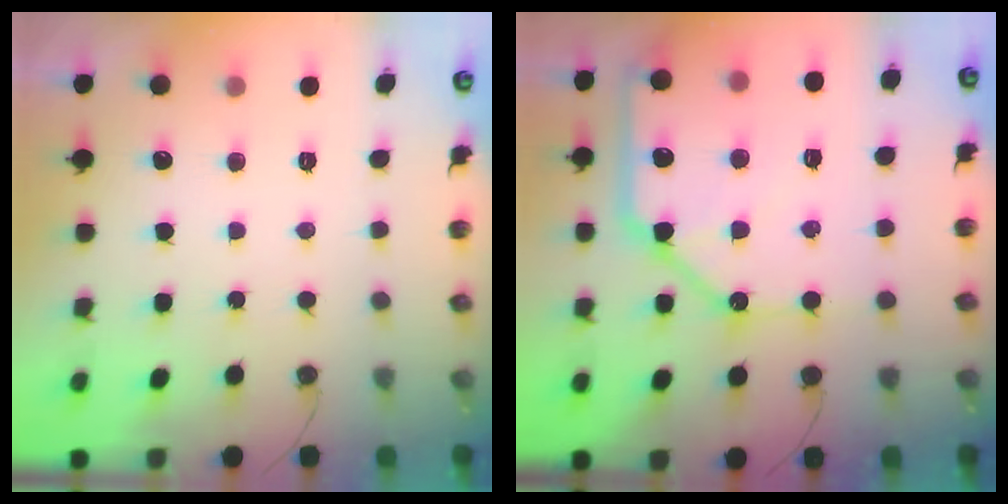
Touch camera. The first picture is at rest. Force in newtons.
{"total": 19.0, "press": 18.9, "slide": 2.5}